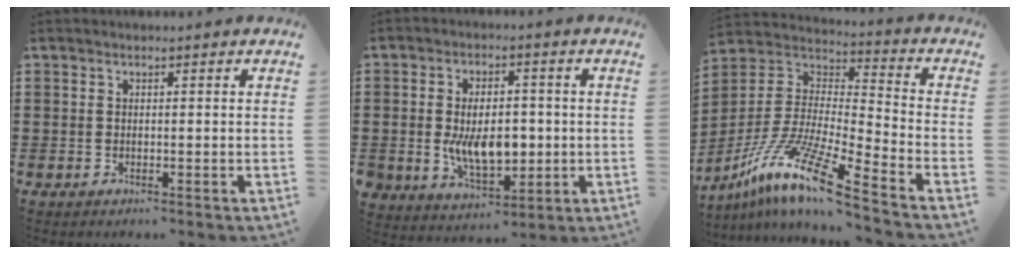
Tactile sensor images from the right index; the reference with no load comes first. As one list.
[{"total": 9.0, "force": [-0.7, 5.5, 7.1], "torque": [-0.124, -0.004, -0.014]}, {"total": 13.4, "force": [-10.2, 0.7, 8.6], "torque": [-0.189, -0.004, -0.203]}]